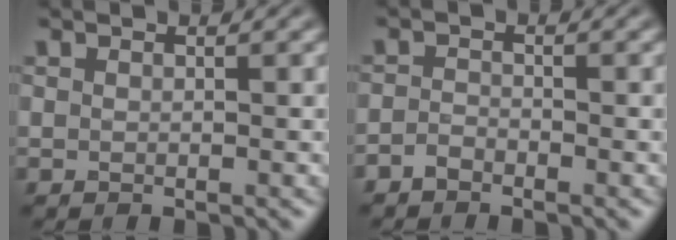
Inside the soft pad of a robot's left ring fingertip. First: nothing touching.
{"total": 1.2, "force": [-1.0, 0.5, 0.4], "torque": [-0.009, 0.002, -0.023]}